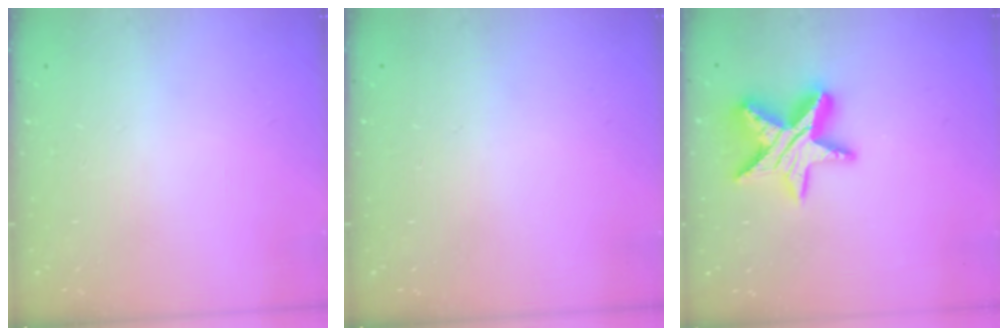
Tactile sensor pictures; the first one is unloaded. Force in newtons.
{"total": 0.0}
{"total": 14.3, "press": 14.3, "slide": 1.1}